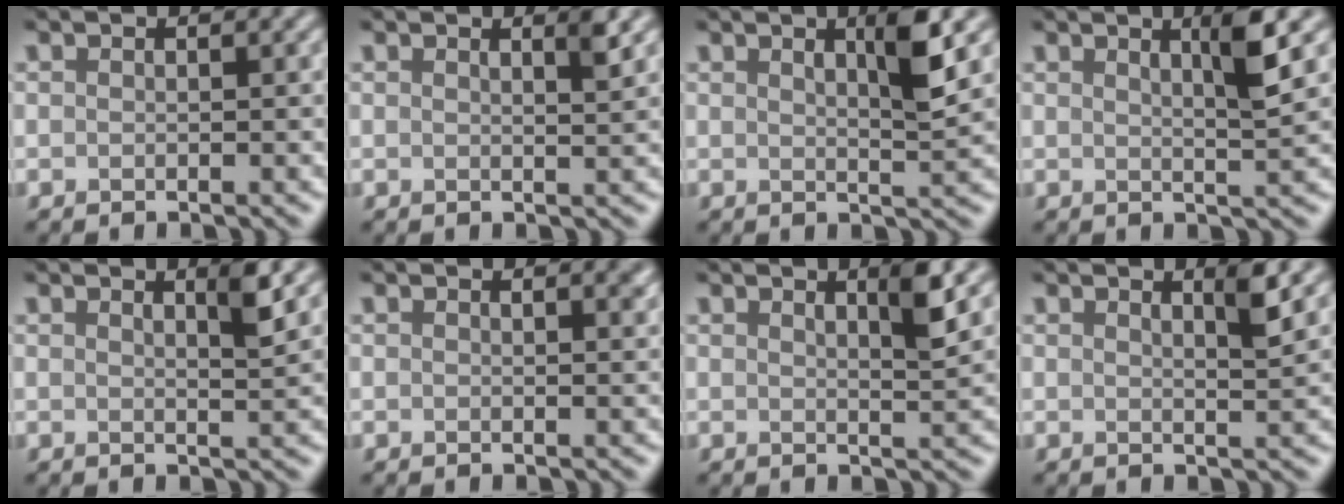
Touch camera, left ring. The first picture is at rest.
{"total": 1.4, "force": [0.9, 0.4, 1.1], "torque": [-0.006, 0.001, 0.010]}
{"total": 3.4, "force": [1.5, 0.4, 3.0], "torque": [-0.043, -0.002, 0.026]}
{"total": 3.0, "force": [1.4, 0.3, 2.6], "torque": [-0.034, 0.002, 0.022]}
{"total": 2.0, "force": [1.2, 0.4, 1.6], "torque": [-0.016, 0.000, 0.016]}
{"total": 1.2, "force": [0.8, 0.4, 0.8], "torque": [-0.005, 0.000, 0.013]}
{"total": 2.5, "force": [1.4, 0.4, 2.0], "torque": [-0.022, 0.000, 0.019]}
{"total": 2.0, "force": [1.2, 0.4, 1.6], "torque": [-0.016, 0.000, 0.016]}